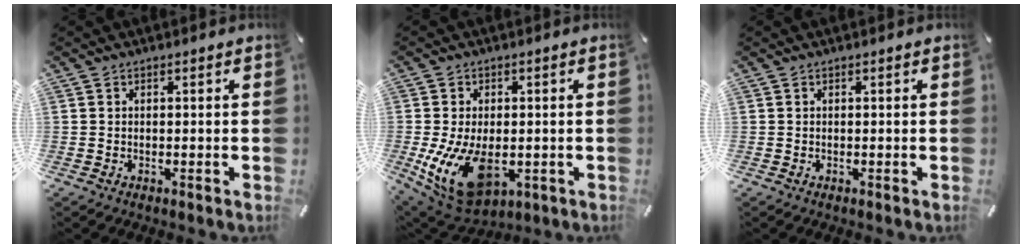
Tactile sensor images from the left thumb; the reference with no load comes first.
{"total": 14.3, "force": [-2.7, 8.8, 11.0], "torque": [-0.219, -0.010, -0.040]}
{"total": 0.0}